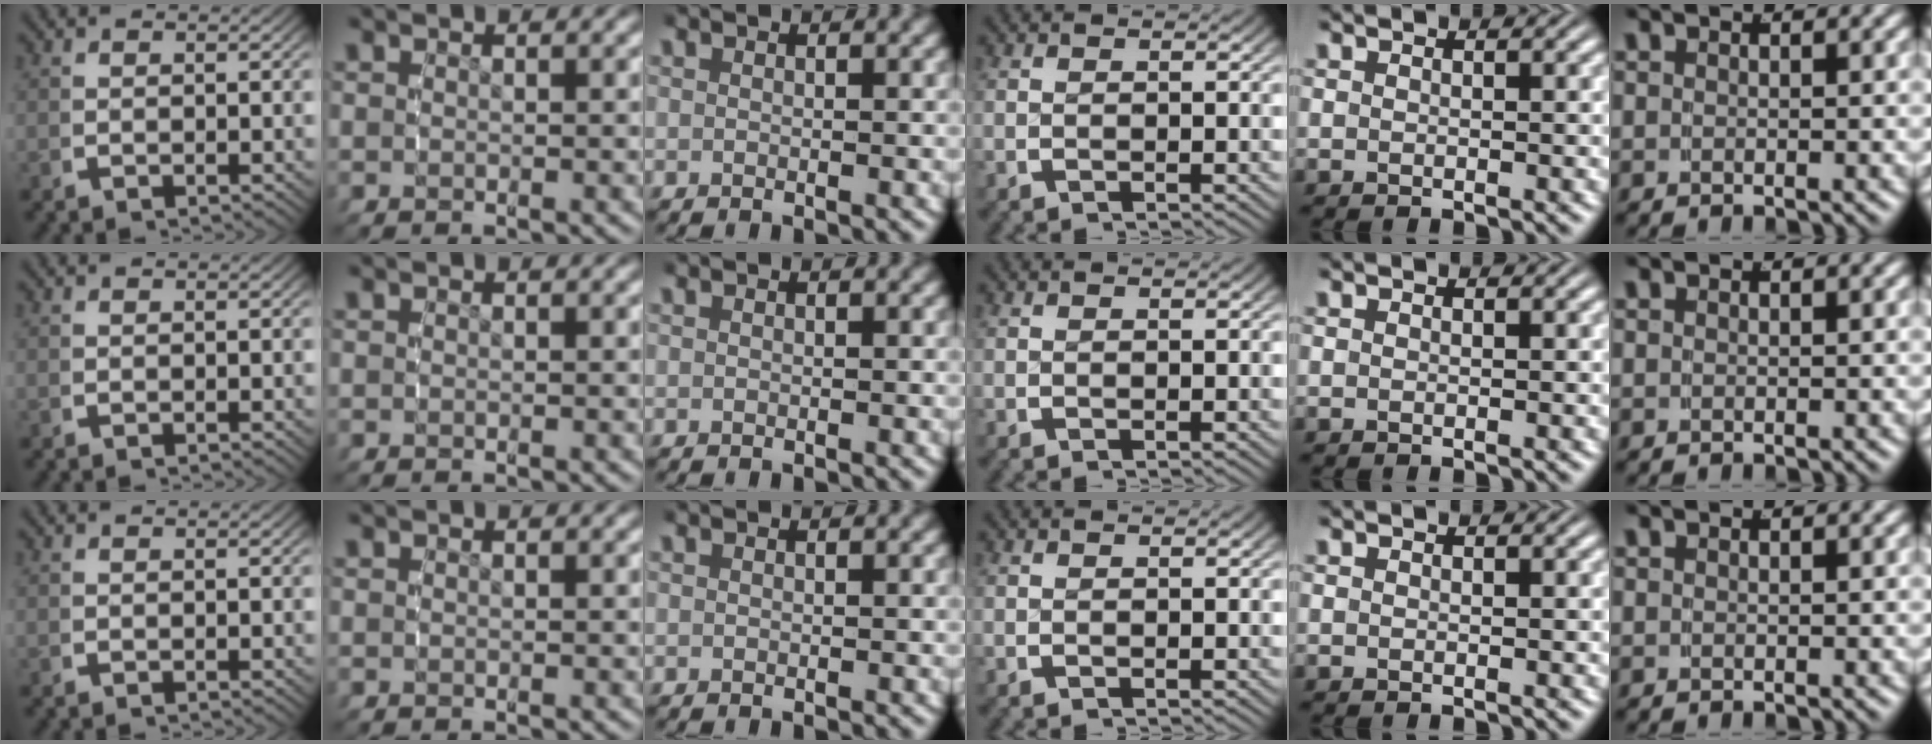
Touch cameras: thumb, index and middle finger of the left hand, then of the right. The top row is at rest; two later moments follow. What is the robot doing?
{"motion": "reach", "object": "shoes"}